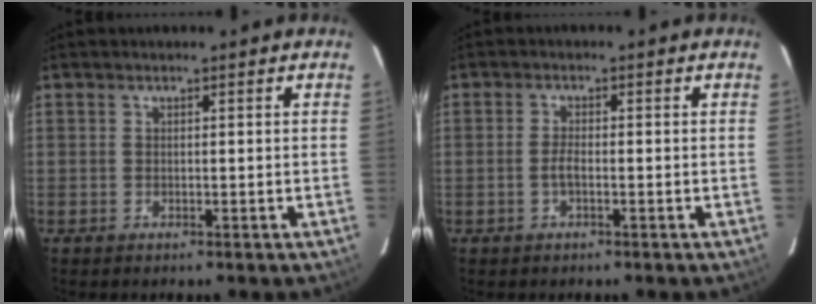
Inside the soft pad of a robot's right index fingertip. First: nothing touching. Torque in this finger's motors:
{"motor_torque": [0.19, -0.16, 0.11, 0.04]}